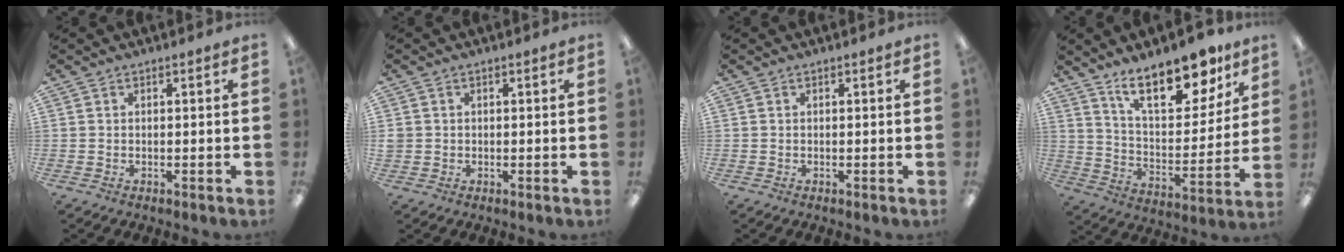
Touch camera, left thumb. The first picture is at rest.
{"total": 1.3, "force": [0.0, 1.3, 0.1], "torque": [-0.003, 0.003, -0.002]}
{"total": 0.0}
{"total": 19.6, "force": [13.6, 8.1, 11.5], "torque": [-0.166, -0.082, 0.228]}